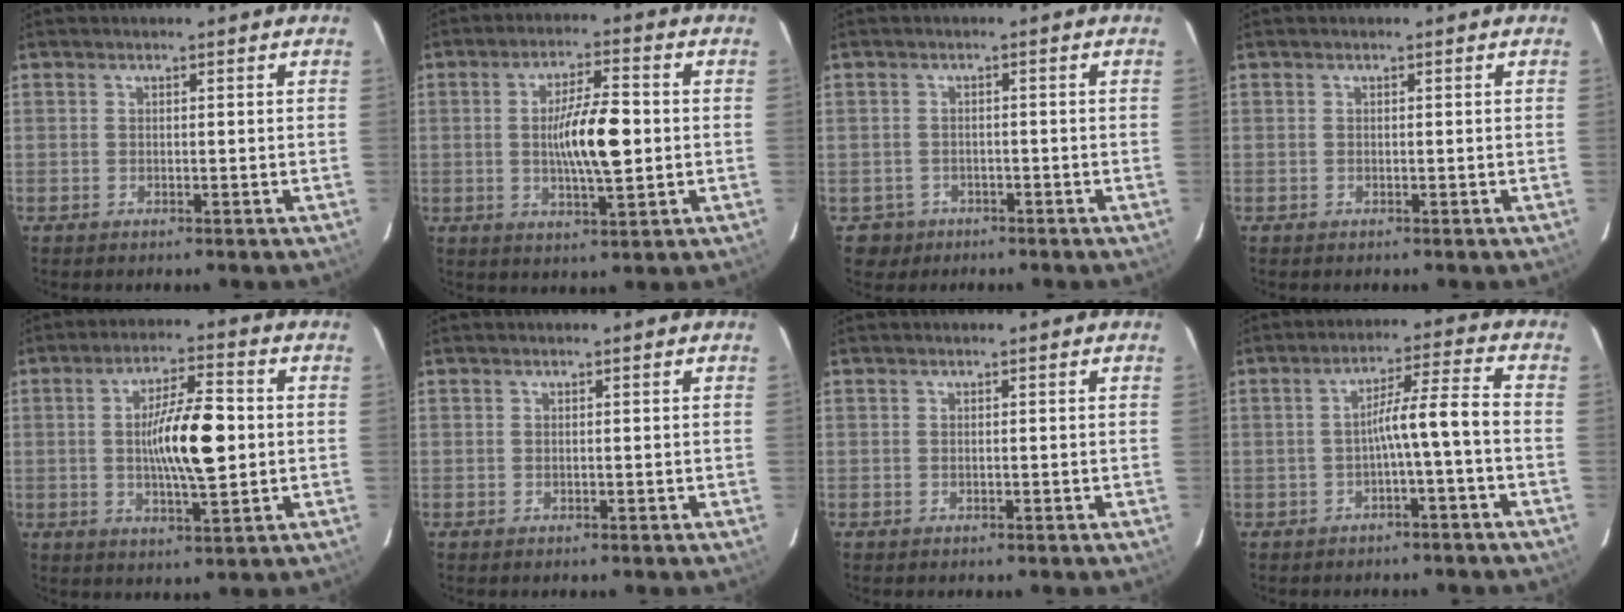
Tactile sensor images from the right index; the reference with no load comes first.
{"total": 9.4, "force": [-0.2, 1.6, 9.2], "torque": [-0.164, 0.004, -0.004]}
{"total": 3.2, "force": [-1.5, 2.7, -0.5], "torque": [0.007, 0.011, -0.025]}
{"total": 0.0}
{"total": 10.9, "force": [0.0, 2.0, 10.7], "torque": [-0.187, 0.006, -0.001]}
{"total": 0.0}
{"total": 0.0}
{"total": 6.2, "force": [-1.7, -0.6, 5.9], "torque": [-0.090, 0.025, -0.023]}